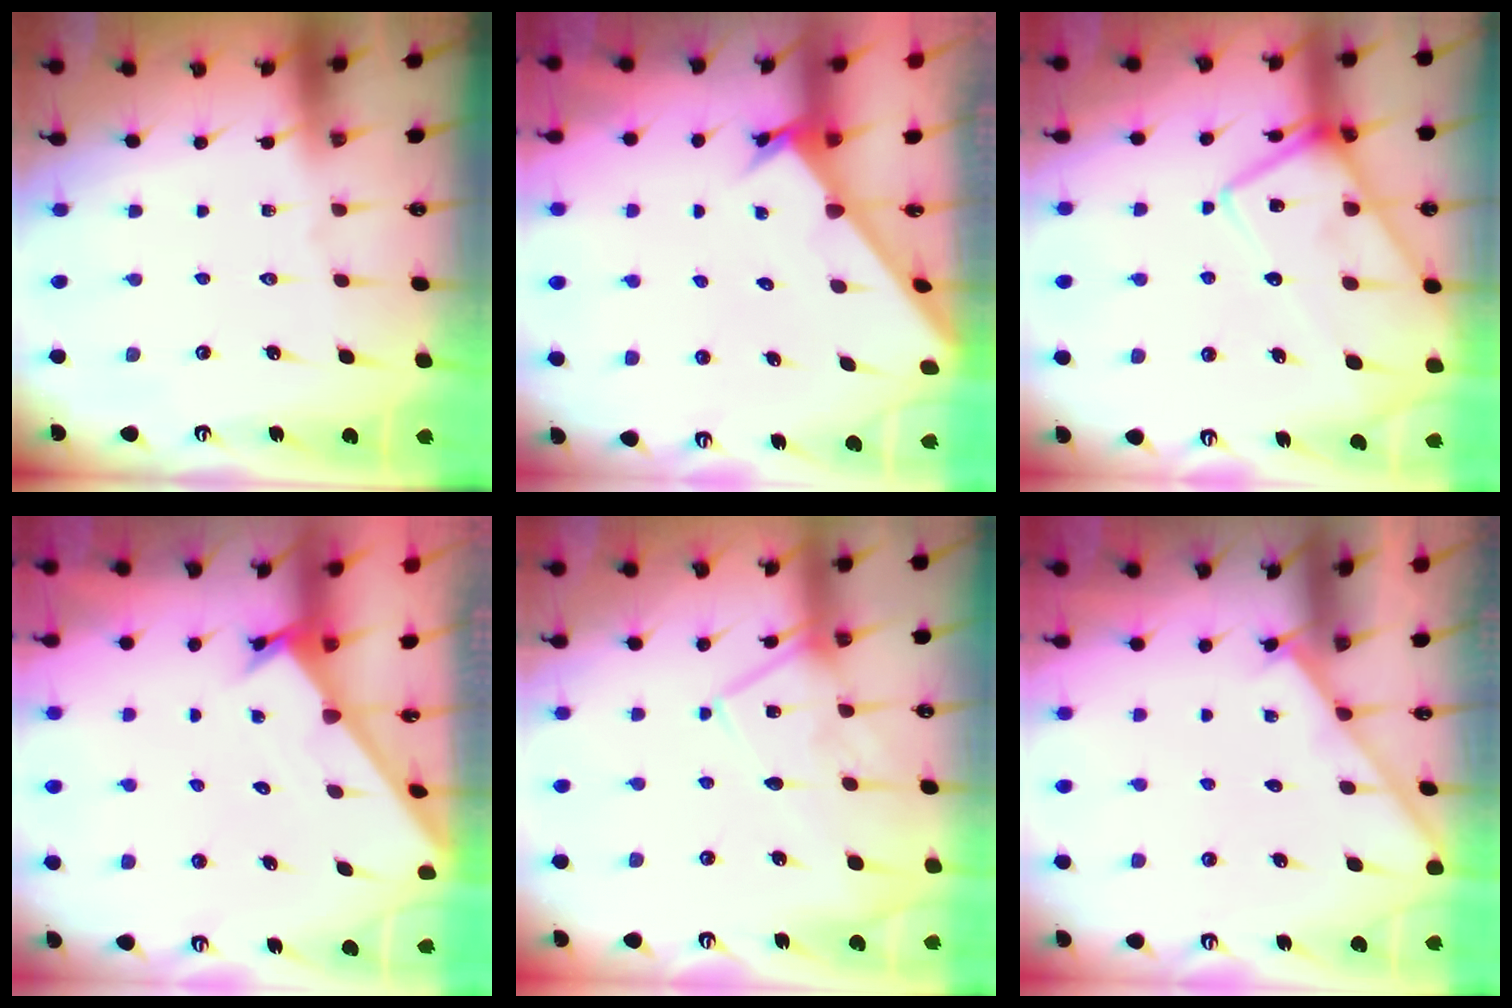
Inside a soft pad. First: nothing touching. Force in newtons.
{"total": 2.6, "press": 2.6, "slide": 0.3}
{"total": 18.4, "press": 18.3, "slide": 1.3}
{"total": 1.6, "press": 1.6, "slide": 0.1}
{"total": 11.5, "press": 11.5, "slide": 0.4}
{"total": 2.0, "press": 1.9, "slide": 0.3}